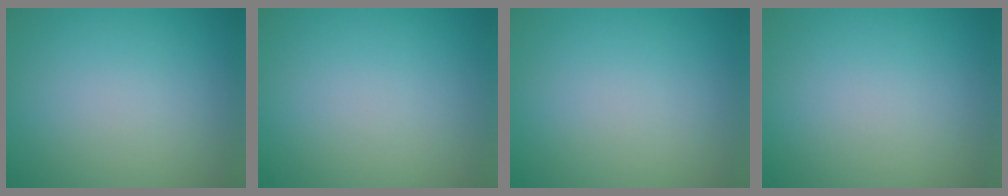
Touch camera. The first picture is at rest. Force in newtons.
{"total": 0.0}
{"total": 0.0}
{"total": 0.0}